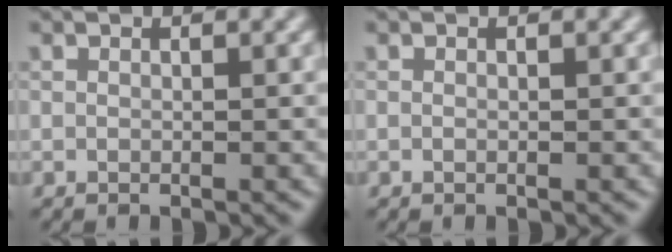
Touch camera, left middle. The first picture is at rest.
{"total": 0.0}